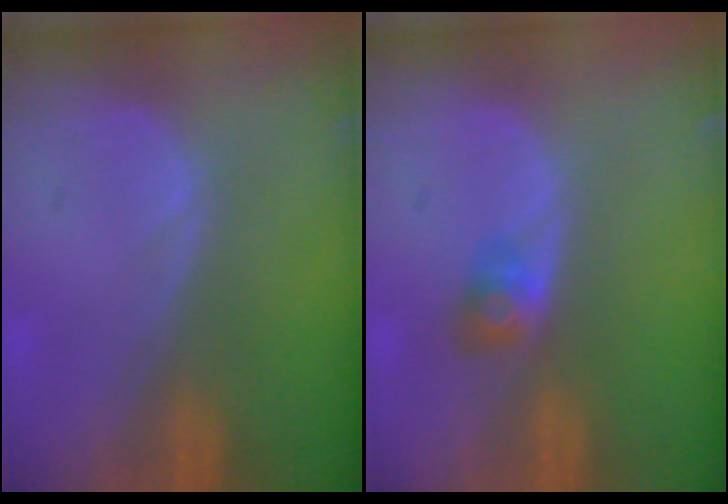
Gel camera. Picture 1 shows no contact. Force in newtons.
{"total": 2.6, "press": 2.4, "slide": 0.9}